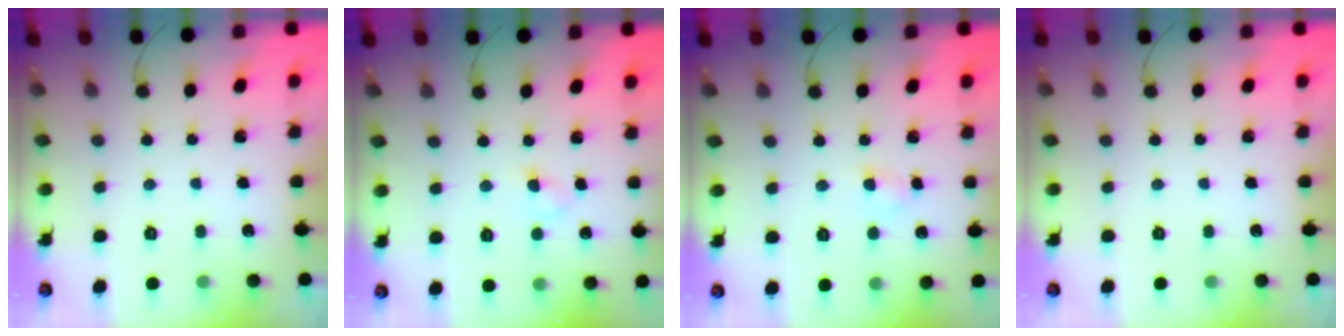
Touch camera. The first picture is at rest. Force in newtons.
{"total": 2.1, "press": 1.9, "slide": 0.9}
{"total": 2.5, "press": 2.3, "slide": 1.0}
{"total": 0.0}